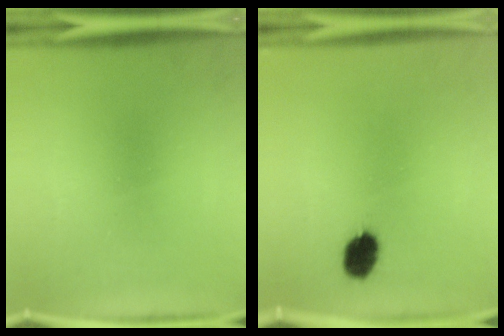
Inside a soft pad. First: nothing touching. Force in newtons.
{"total": 5.5}